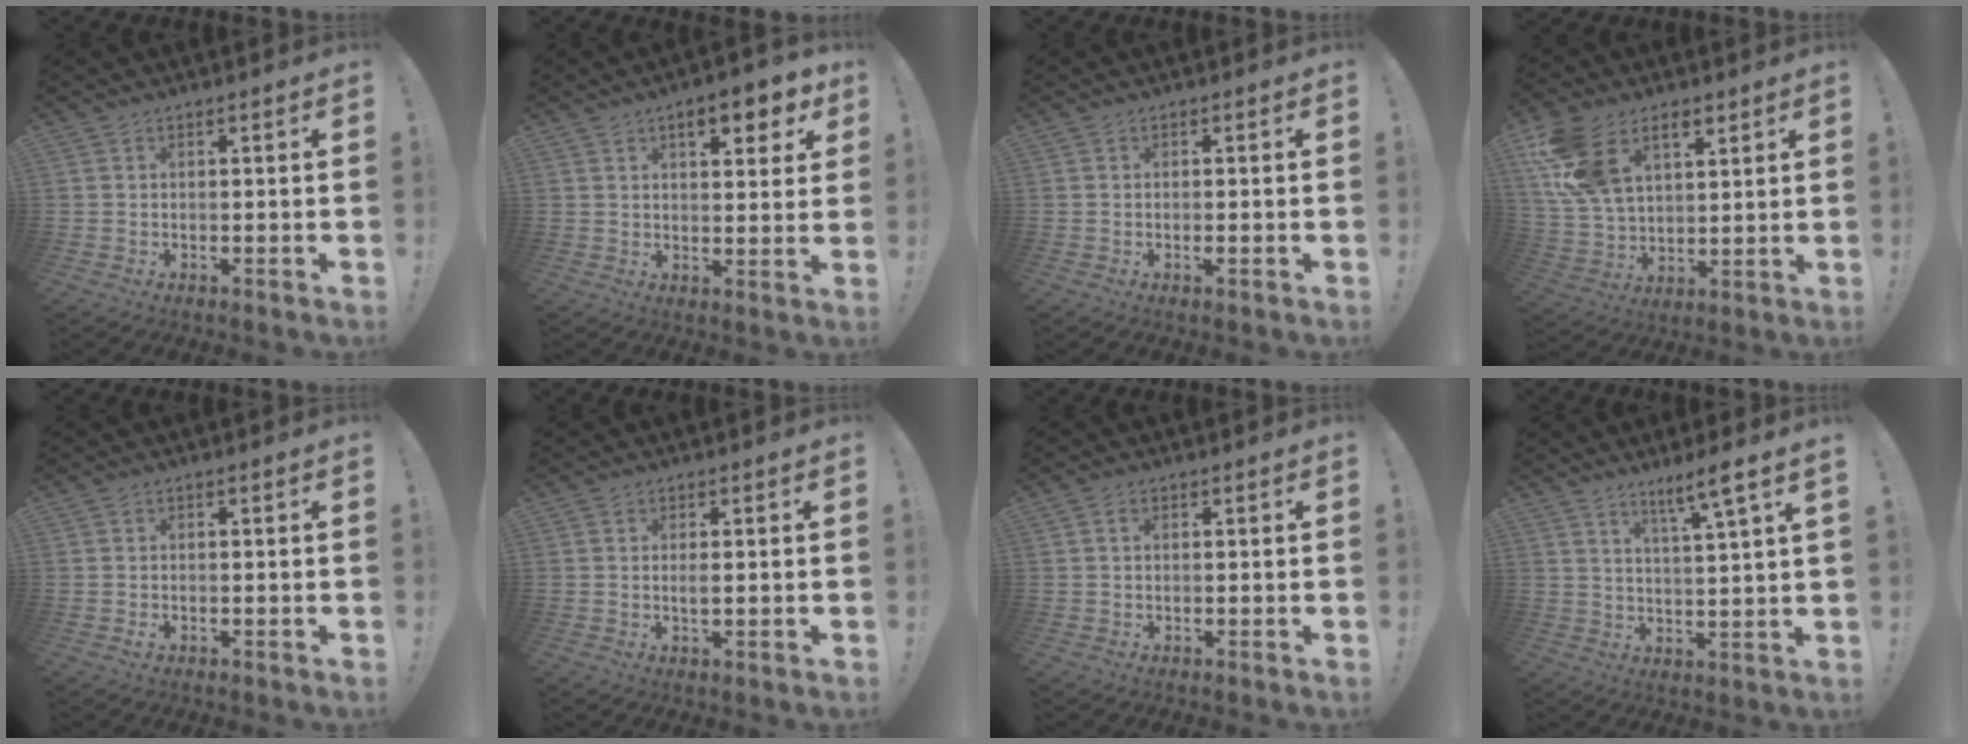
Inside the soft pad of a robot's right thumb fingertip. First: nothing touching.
{"total": 8.7, "force": [4.8, 2.9, 6.7], "torque": [-0.080, -0.020, 0.075]}
{"total": 0.7, "force": [-0.3, 0.0, 0.6], "torque": [-0.016, 0.000, -0.003]}
{"total": 16.2, "force": [8.1, 10.3, 9.5], "torque": [-0.189, -0.031, 0.153]}
{"total": 0.9, "force": [-0.5, 0.5, 0.5], "torque": [-0.006, 0.001, -0.009]}
{"total": 1.8, "force": [0.0, 0.4, 1.8], "torque": [-0.029, -0.002, -0.002]}
{"total": 0.9, "force": [0.2, 0.5, 0.7], "torque": [-0.009, 0.002, 0.001]}
{"total": 6.9, "force": [4.6, -1.1, 5.1], "torque": [-0.077, -0.029, 0.068]}